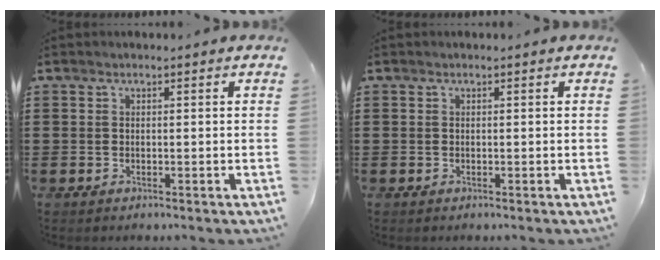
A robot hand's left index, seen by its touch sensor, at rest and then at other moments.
{"total": 0.0}